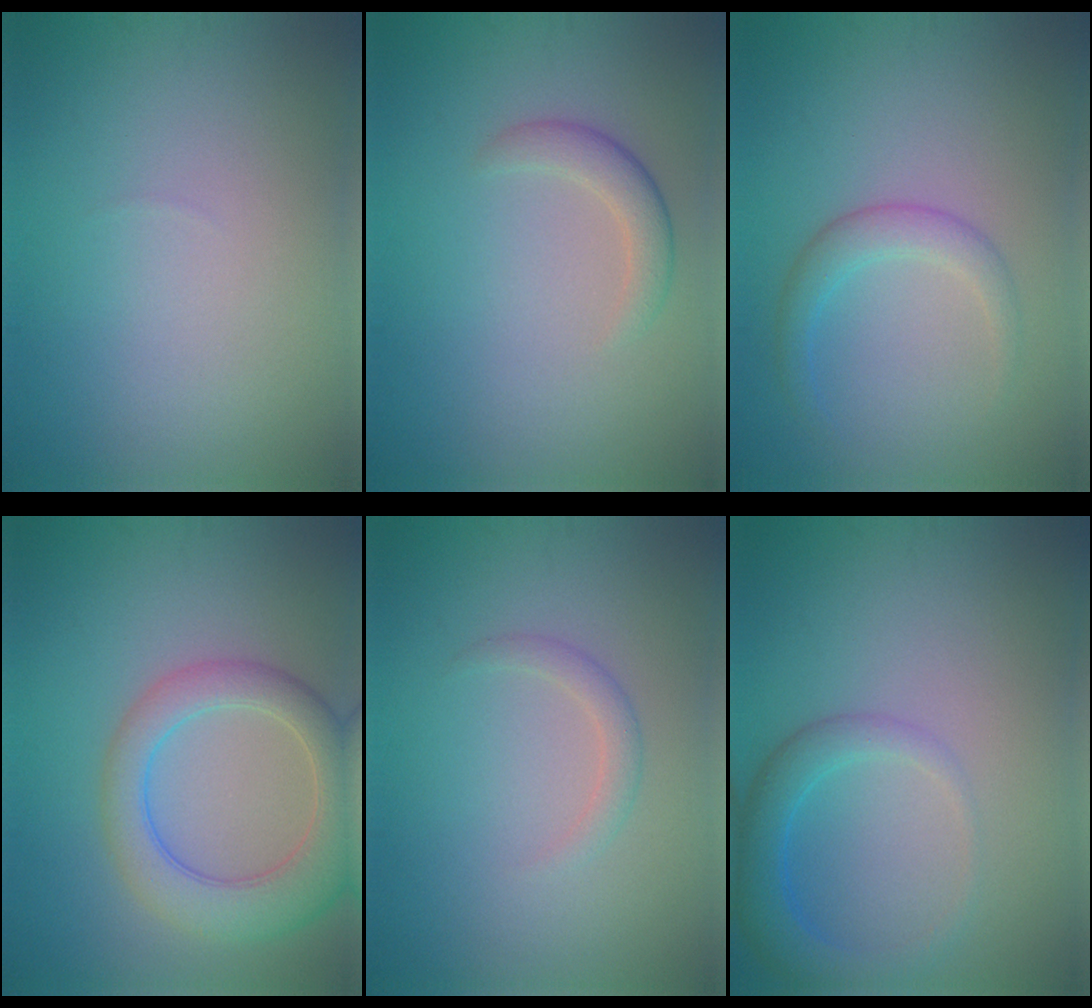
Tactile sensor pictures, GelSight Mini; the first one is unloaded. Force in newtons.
{"total": 2.3, "press": 2.3, "slide": 0.2}
{"total": 2.3, "press": 2.3, "slide": 0.1}
{"total": 6.0, "press": 6.0, "slide": 0.3}
{"total": 1.4, "press": 1.4, "slide": 0.1}
{"total": 3.2, "press": 3.2, "slide": 0.3}